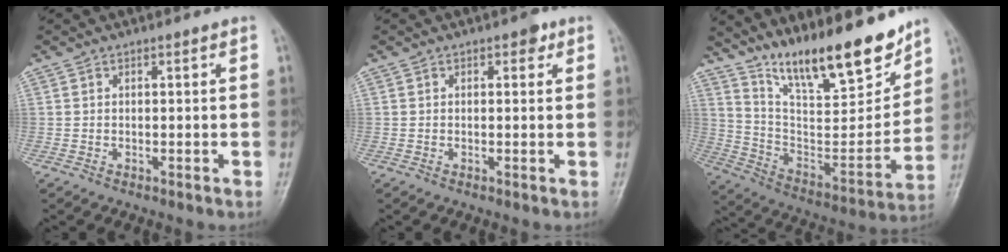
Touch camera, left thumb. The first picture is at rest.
{"total": 1.8, "force": [0.9, 1.1, 1.1], "torque": [-0.004, 0.000, 0.009]}
{"total": 21.1, "force": [16.3, 5.0, 12.4], "torque": [-0.159, -0.093, 0.282]}